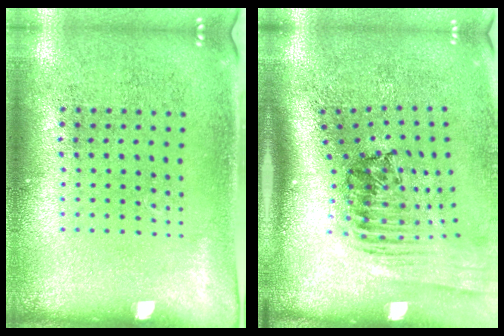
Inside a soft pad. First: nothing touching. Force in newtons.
{"total": 2.5, "press": 1.8, "slide": 1.7}